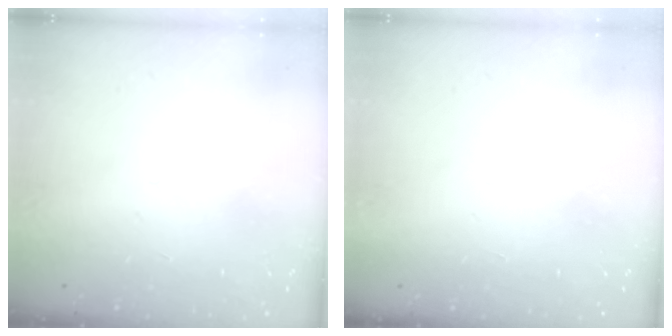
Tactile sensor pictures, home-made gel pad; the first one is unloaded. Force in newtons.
{"total": 1.6, "press": 1.6, "slide": 0.1}